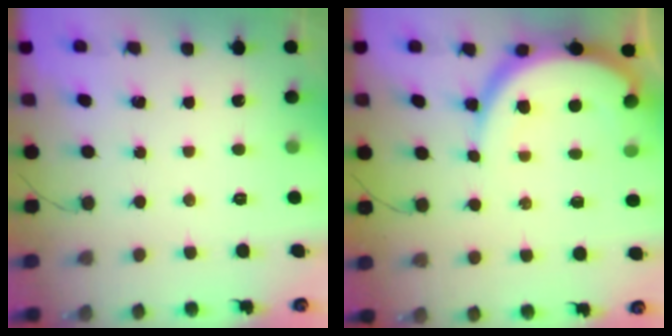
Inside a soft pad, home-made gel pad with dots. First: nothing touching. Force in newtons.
{"total": 11.0, "press": 11.0, "slide": 0.9}